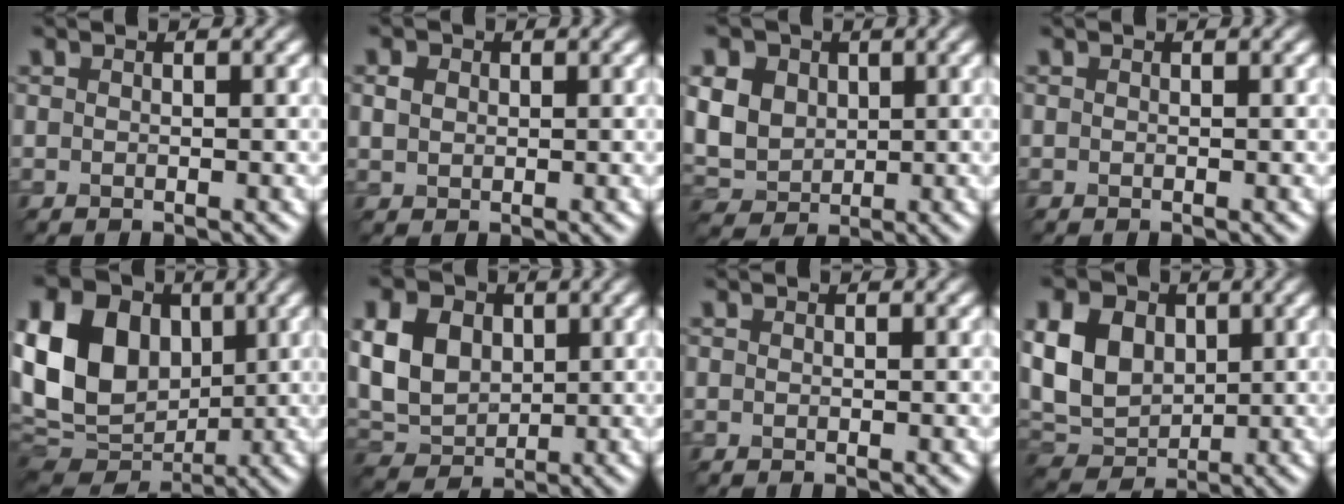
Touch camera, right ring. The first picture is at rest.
{"total": 1.5, "force": [0.3, 1.2, 0.7], "torque": [-0.015, -0.001, 0.004]}
{"total": 8.1, "force": [1.9, 6.4, 4.5], "torque": [-0.112, 0.021, 0.020]}
{"total": 0.0}
{"total": 15.7, "force": [1.7, 11.7, 10.4], "torque": [-0.219, 0.024, 0.029]}
{"total": 7.2, "force": [1.1, 5.5, 4.6], "torque": [-0.113, 0.004, 0.007]}
{"total": 0.0}
{"total": 8.2, "force": [1.2, 6.1, 5.3], "torque": [-0.128, 0.007, 0.010]}